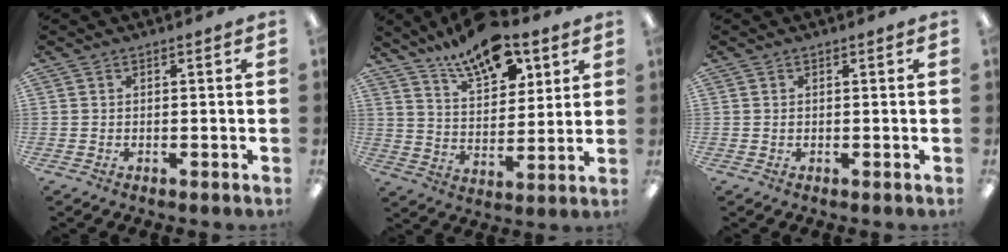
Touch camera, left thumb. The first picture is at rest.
{"total": 14.8, "force": [10.6, 6.4, 8.0], "torque": [-0.129, -0.057, 0.184]}
{"total": 0.0}